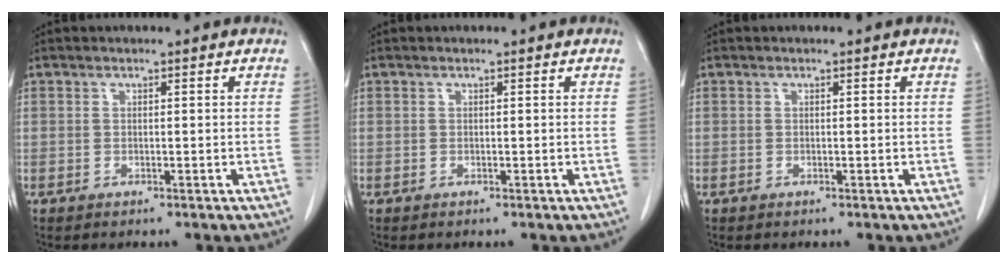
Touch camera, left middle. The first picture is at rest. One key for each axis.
{"total": 0.0}
{"total": 0.0}